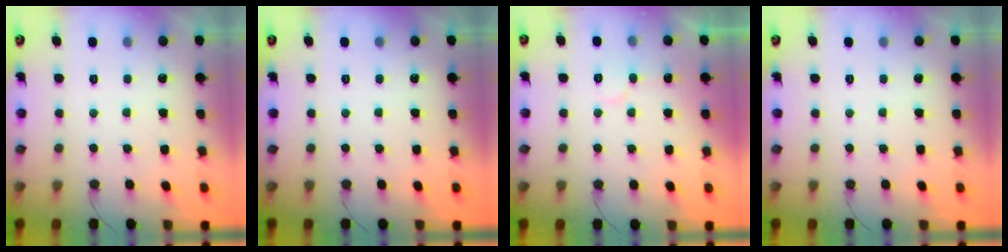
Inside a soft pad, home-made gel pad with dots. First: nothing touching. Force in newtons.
{"total": 0.0}
{"total": 6.6, "press": 6.6, "slide": 0.4}
{"total": 0.0}